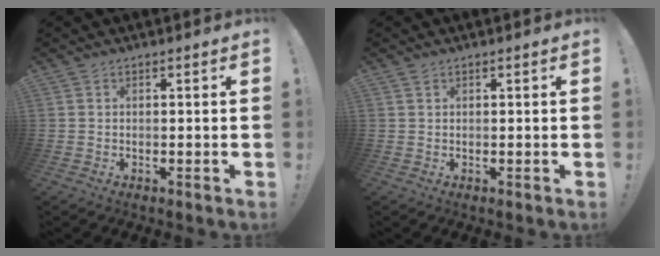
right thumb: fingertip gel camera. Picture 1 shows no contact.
{"total": 0.7, "force": [0.6, 0.4, 0.2], "torque": [-0.010, 0.002, 0.012]}